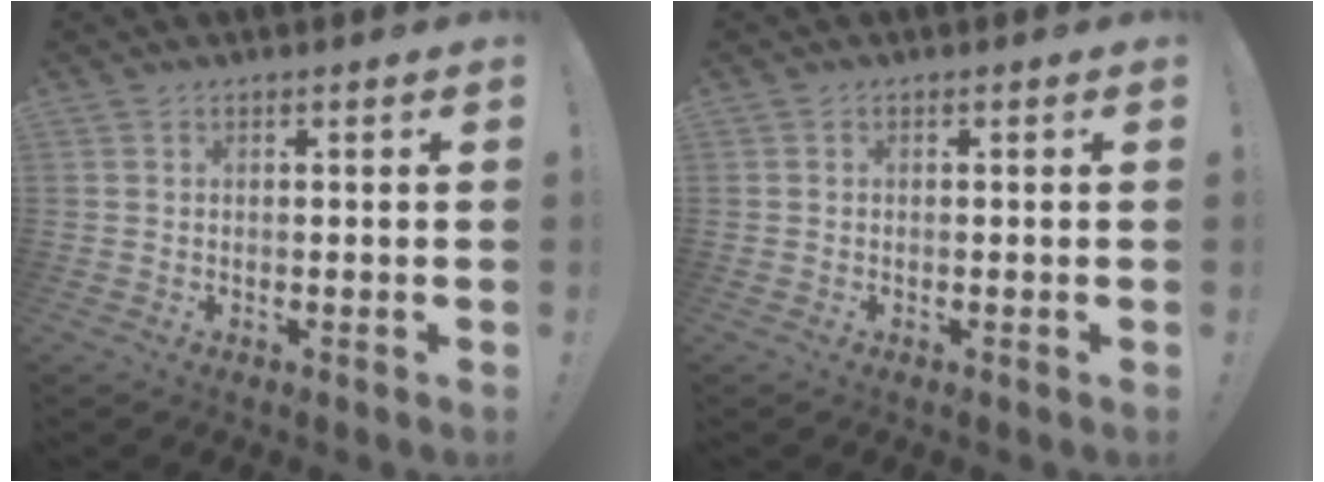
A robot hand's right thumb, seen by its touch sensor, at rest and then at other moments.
{"total": 0.0}